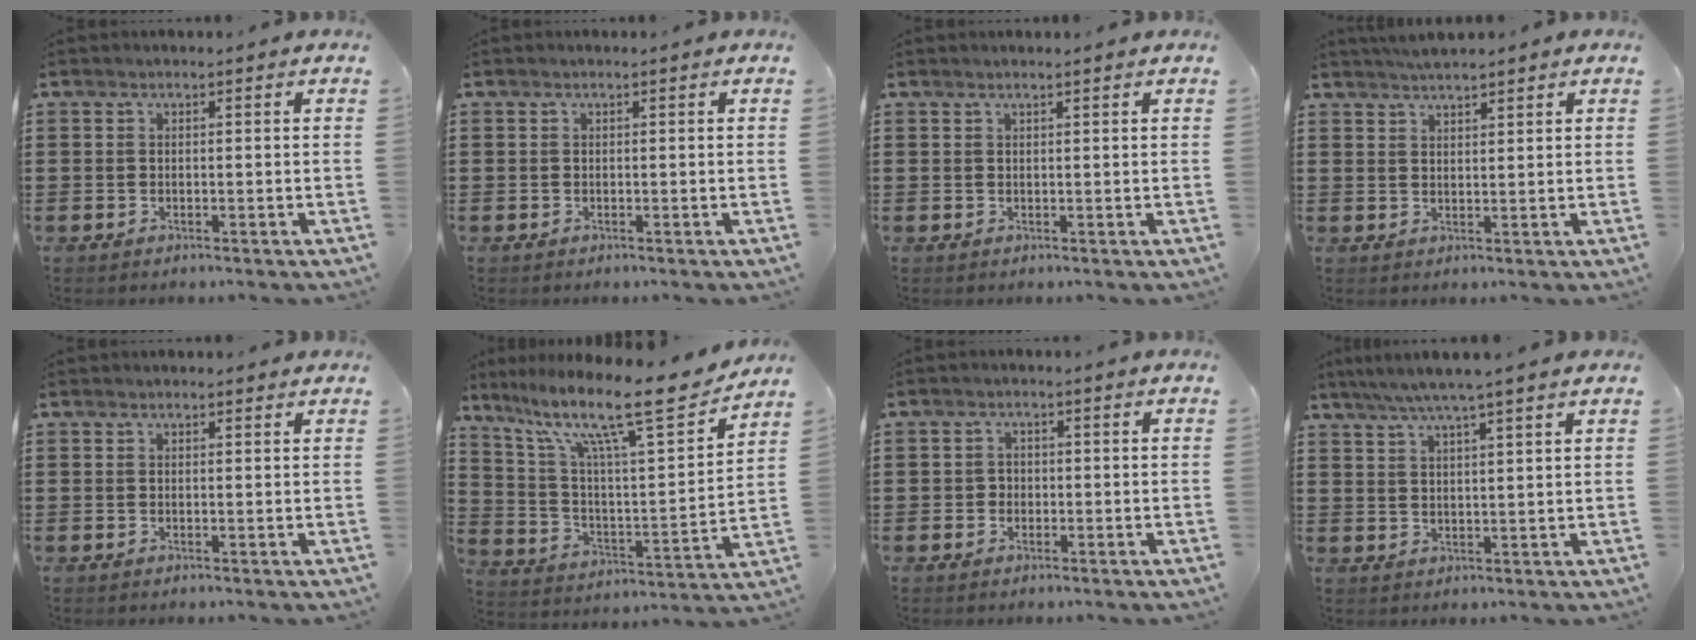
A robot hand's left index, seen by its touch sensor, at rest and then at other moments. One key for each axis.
{"total": 0.0}
{"total": 0.7, "fx": 0.6, "fy": -0.1, "fz": 0.4, "tx": -0.007, "ty": -0.001, "tz": 0.011}
{"total": 2.5, "fx": 2.4, "fy": 0.3, "fz": 0.7, "tx": -0.019, "ty": 0.001, "tz": 0.045}
{"total": 1.0, "fx": 0.9, "fy": 0.1, "fz": 0.3, "tx": 0.002, "ty": -0.002, "tz": 0.016}
{"total": 15.3, "fx": 11.2, "fy": 2.1, "fz": 10.2, "tx": -0.209, "ty": -0.065, "tz": 0.177}
{"total": 1.4, "fx": -0.2, "fy": 1.4, "fz": 0.3, "tx": -0.010, "ty": 0.005, "tz": -0.007}
{"total": 4.5, "fx": 3.6, "fy": -0.5, "fz": 2.6, "tx": -0.059, "ty": -0.010, "tz": 0.062}